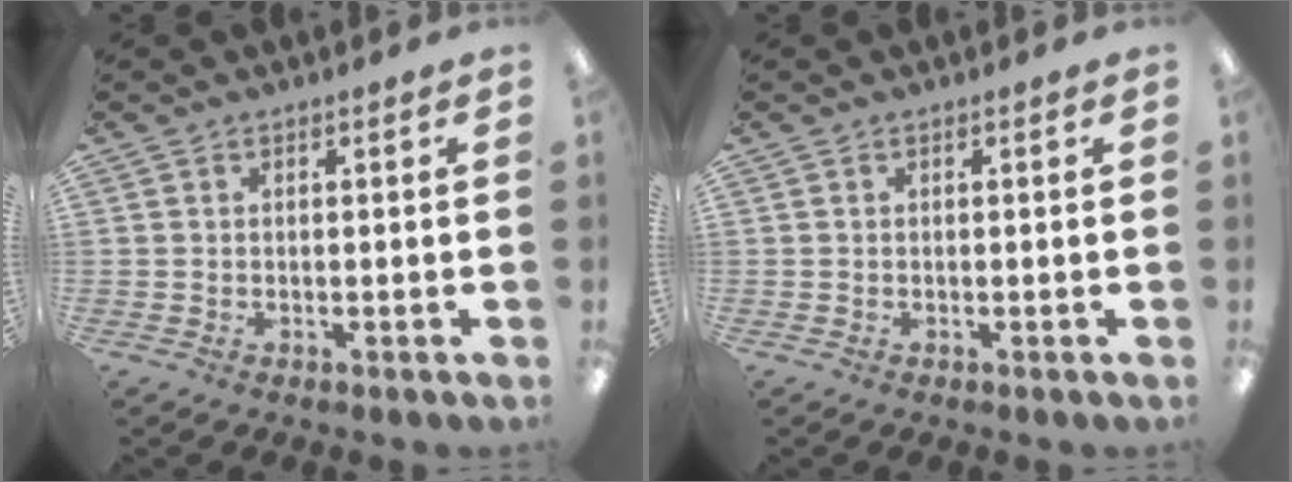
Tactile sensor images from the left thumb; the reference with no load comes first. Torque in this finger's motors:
{"motor_torque": [0.00, 0.00, 0.01, 0.01, 0.00]}